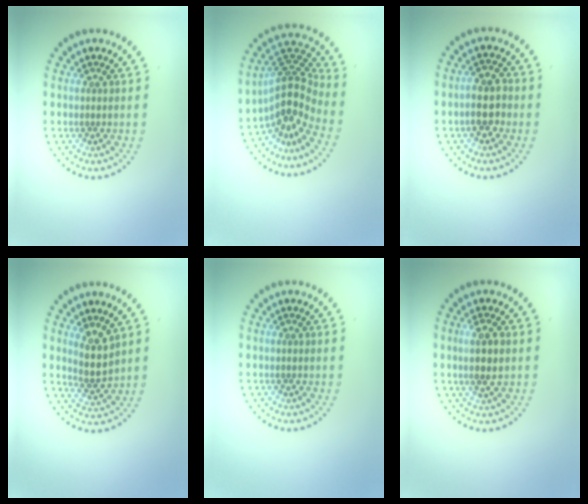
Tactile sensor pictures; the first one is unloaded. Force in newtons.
{"total": 4.4, "press": 2.9, "slide": 3.2}
{"total": 2.8, "press": 2.7, "slide": 0.8}
{"total": 2.5, "press": 2.1, "slide": 1.5}
{"total": 0.0}
{"total": 2.6, "press": 2.4, "slide": 0.8}